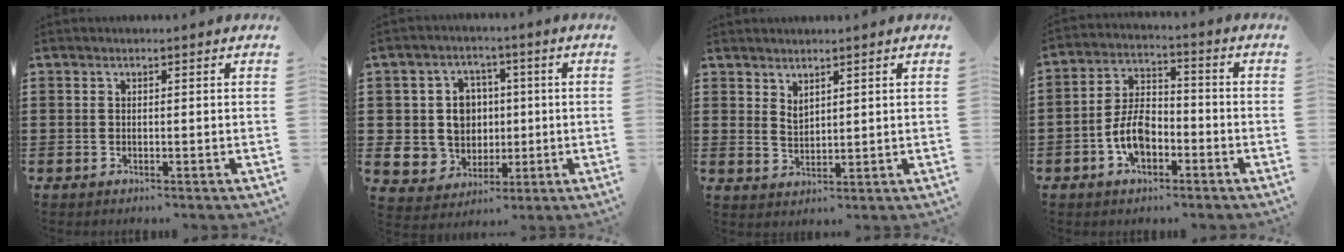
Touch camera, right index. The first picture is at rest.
{"total": 7.7, "force": [0.8, 7.2, 2.5], "torque": [-0.072, 0.016, 0.020]}
{"total": 2.3, "force": [2.1, 0.8, 0.3], "torque": [-0.010, 0.003, 0.040]}
{"total": 7.1, "force": [-2.8, 4.0, 5.1], "torque": [-0.113, 0.008, -0.057]}